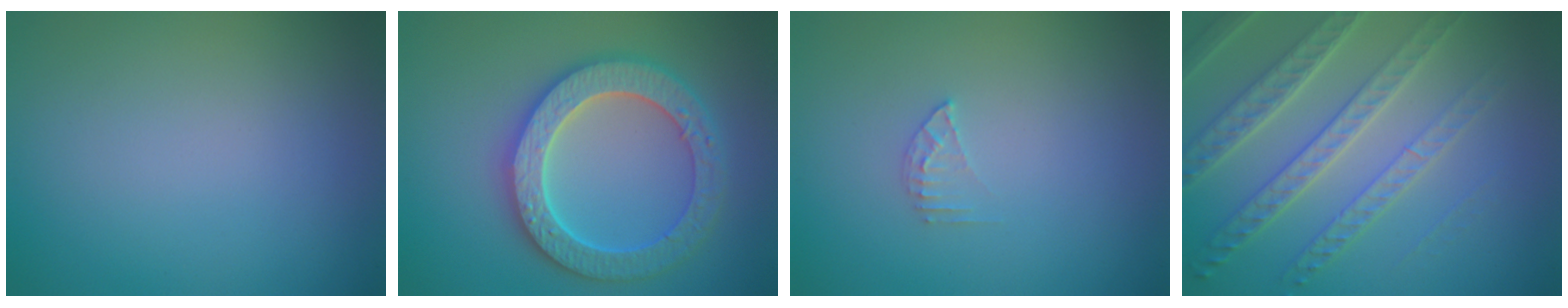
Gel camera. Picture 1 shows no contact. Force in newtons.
{"total": 6.4, "press": 6.3, "slide": 1.4}
{"total": 1.3, "press": 1.3, "slide": 0.1}
{"total": 7.3, "press": 5.1, "slide": 5.2}